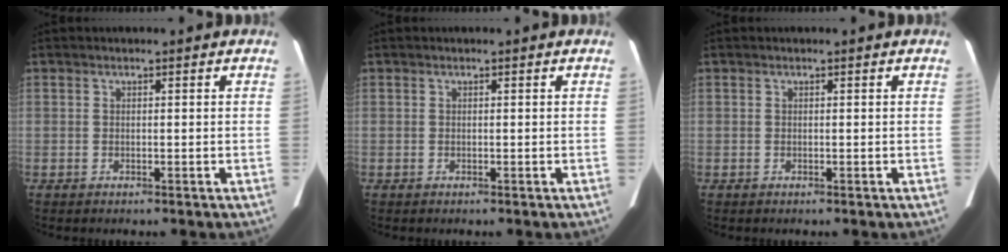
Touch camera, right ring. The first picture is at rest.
{"total": 0.0}
{"total": 0.0}